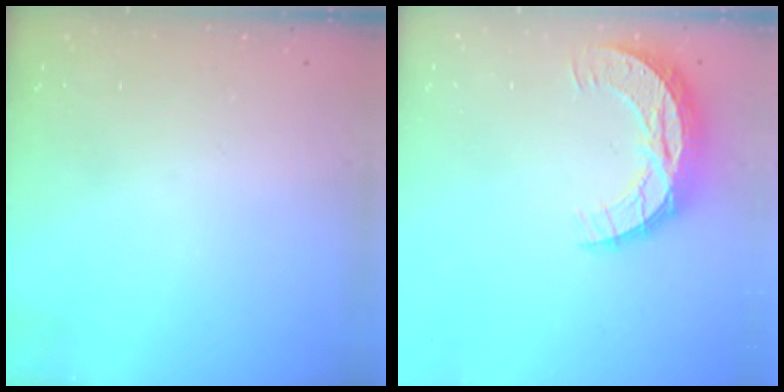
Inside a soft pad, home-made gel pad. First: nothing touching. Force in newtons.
{"total": 10.4, "press": 10.4, "slide": 0.6}